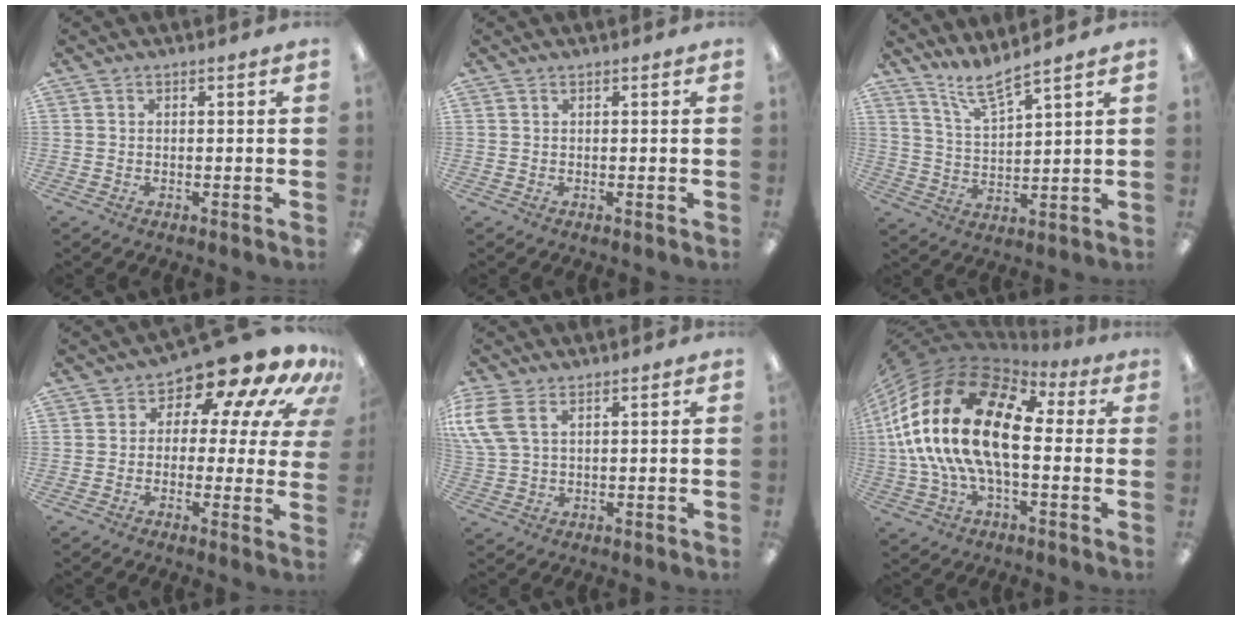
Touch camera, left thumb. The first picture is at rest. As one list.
[{"total": 0.0}, {"total": 7.4, "force": [6.5, 0.7, 3.5], "torque": [-0.085, -0.032, 0.120]}, {"total": 11.3, "force": [7.8, 5.0, 6.6], "torque": [-0.101, -0.064, 0.130]}, {"total": 6.8, "force": [3.2, 3.7, 4.7], "torque": [-0.109, -0.006, 0.062]}, {"total": 24.4, "force": [2.6, 12.9, 20.6], "torque": [-0.444, -0.005, 0.046]}]